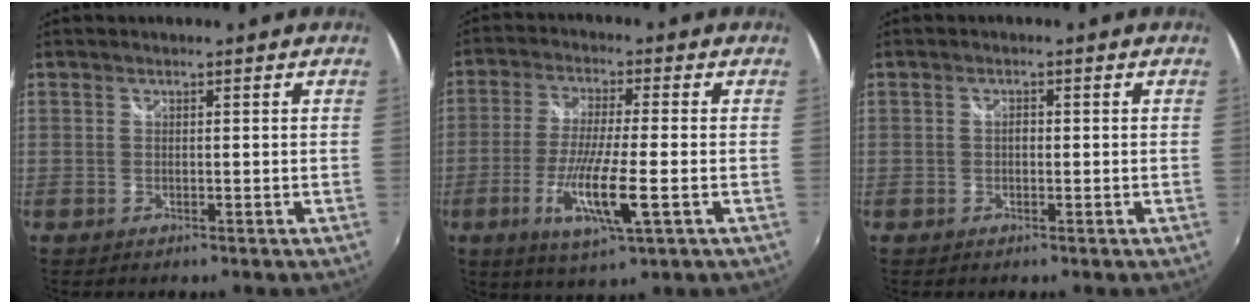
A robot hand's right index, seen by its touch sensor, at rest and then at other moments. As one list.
[{"total": 11.3, "force": [-3.8, 0.9, 10.6], "torque": [-0.209, -0.021, -0.069]}, {"total": 0.9, "force": [-0.2, 0.7, 0.6], "torque": [-0.010, 0.003, -0.005]}]